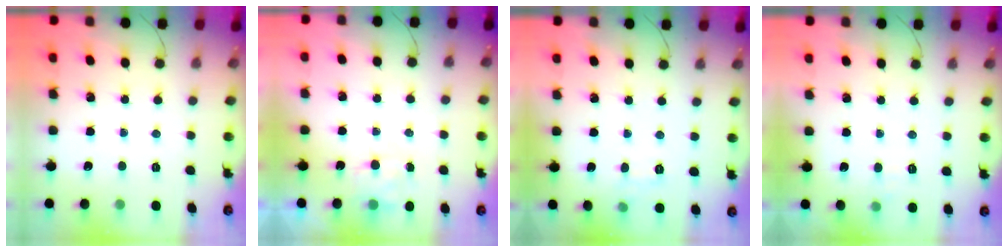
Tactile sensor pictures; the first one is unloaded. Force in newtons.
{"total": 7.1, "press": 7.0, "slide": 1.2}
{"total": 6.5, "press": 6.4, "slide": 1.4}
{"total": 5.1, "press": 4.9, "slide": 1.4}